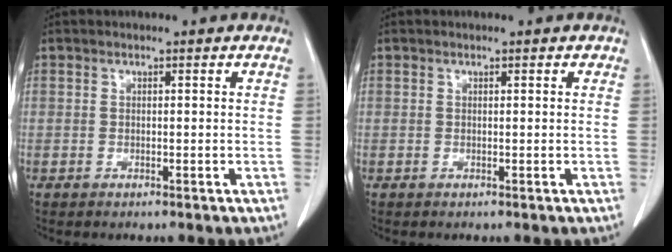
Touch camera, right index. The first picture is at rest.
{"total": 0.0}